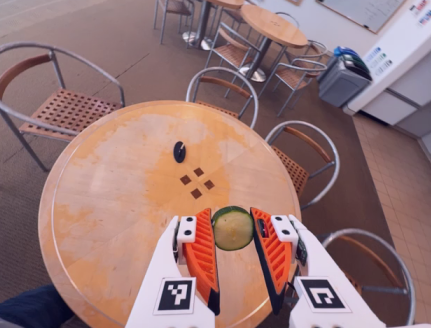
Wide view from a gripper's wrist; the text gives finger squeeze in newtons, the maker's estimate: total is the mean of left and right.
{"total": 9.5, "left": 9.3, "right": 9.7}